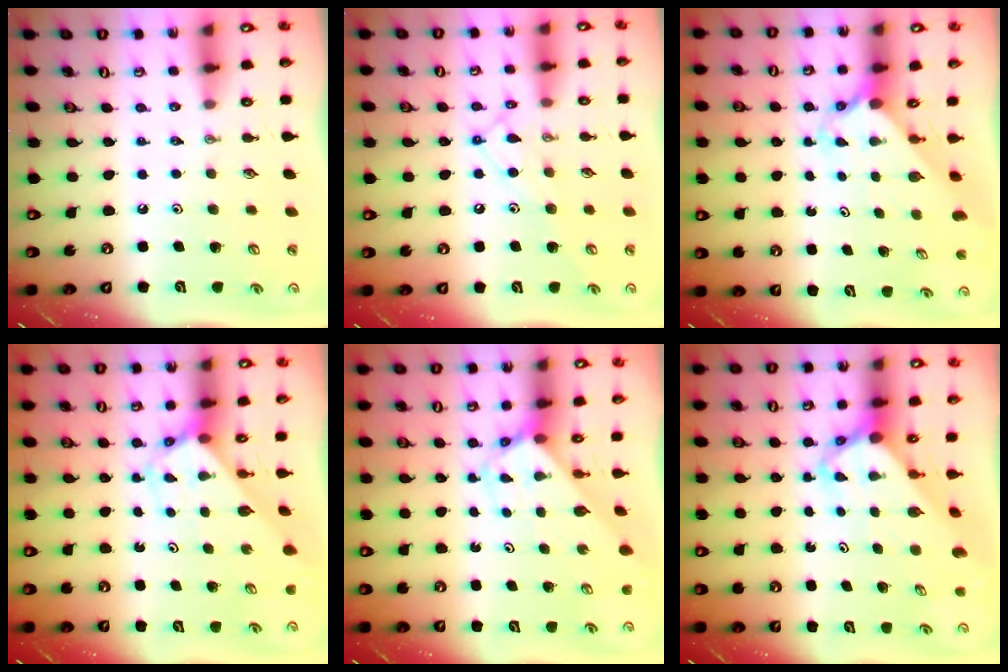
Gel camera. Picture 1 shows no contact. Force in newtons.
{"total": 11.7, "press": 11.6, "slide": 0.7}
{"total": 2.3, "press": 2.3, "slide": 0.2}
{"total": 2.9, "press": 2.9, "slide": 0.2}
{"total": 2.8, "press": 2.8, "slide": 0.2}
{"total": 3.7, "press": 3.7, "slide": 0.4}